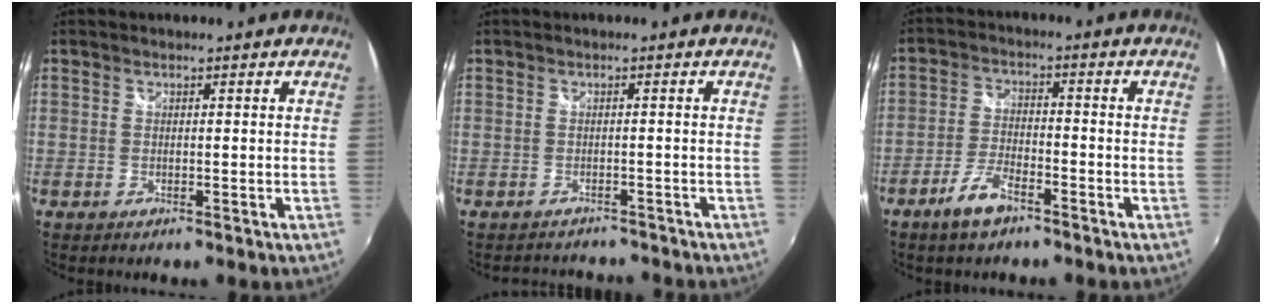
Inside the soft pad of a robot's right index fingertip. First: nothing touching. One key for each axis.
{"total": 4.8, "fx": -4.2, "fy": 2.2, "fz": 0.8, "tx": -0.014, "ty": 0.006, "tz": -0.058}
{"total": 6.2, "fx": -4.2, "fy": 2.2, "fz": 3.9, "tx": -0.092, "ty": 0.002, "tz": -0.078}